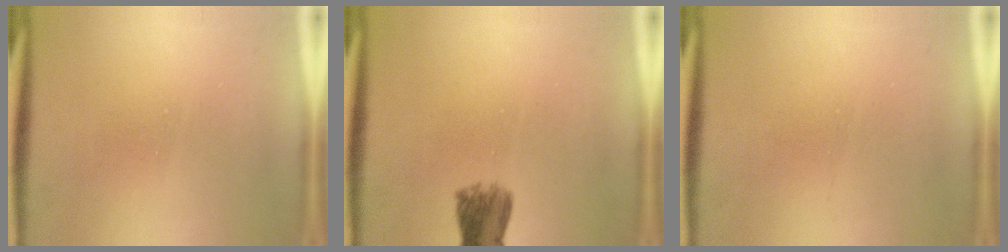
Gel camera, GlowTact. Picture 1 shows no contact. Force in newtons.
{"total": 4.6}
{"total": 1.4}